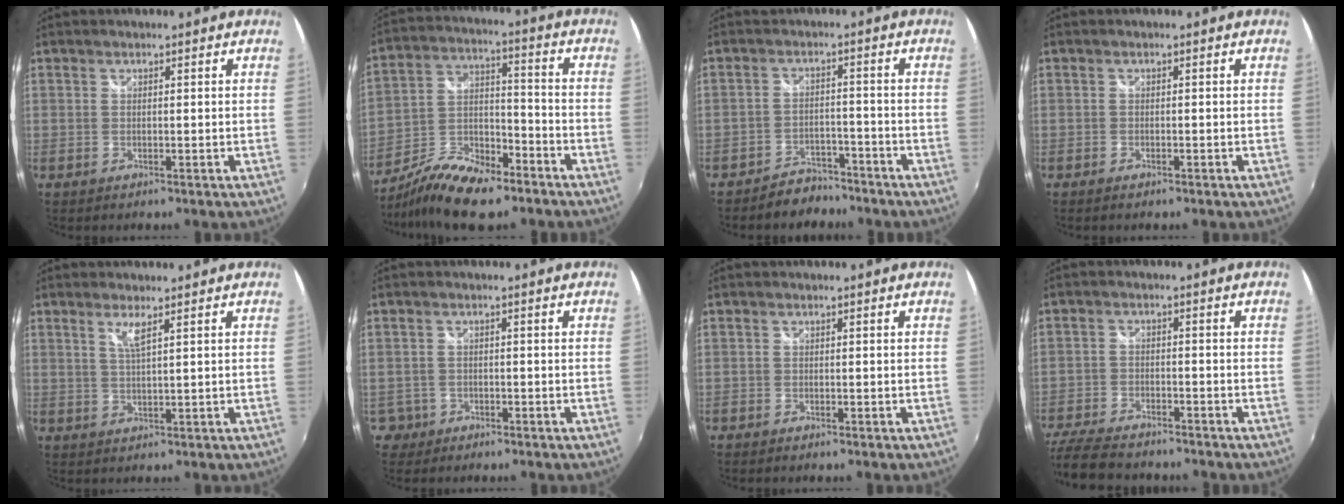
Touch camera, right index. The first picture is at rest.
{"total": 15.8, "force": [-11.1, 6.0, 9.4], "torque": [-0.197, -0.012, -0.202]}
{"total": 6.3, "force": [-5.4, 3.2, 0.7], "torque": [-0.030, 0.012, -0.080]}
{"total": 1.1, "force": [-0.9, 0.5, 0.4], "torque": [-0.011, -0.004, -0.018]}
{"total": 2.8, "force": [1.6, -0.2, 2.3], "torque": [-0.047, -0.005, 0.030]}
{"total": 3.0, "force": [-1.2, 2.8, 0.1], "torque": [-0.010, 0.005, -0.019]}
{"total": 0.9, "force": [-0.6, 0.6, -0.1], "torque": [-0.003, 0.000, -0.013]}
{"total": 13.6, "force": [-11.4, 4.7, 5.7], "torque": [-0.155, -0.024, -0.197]}